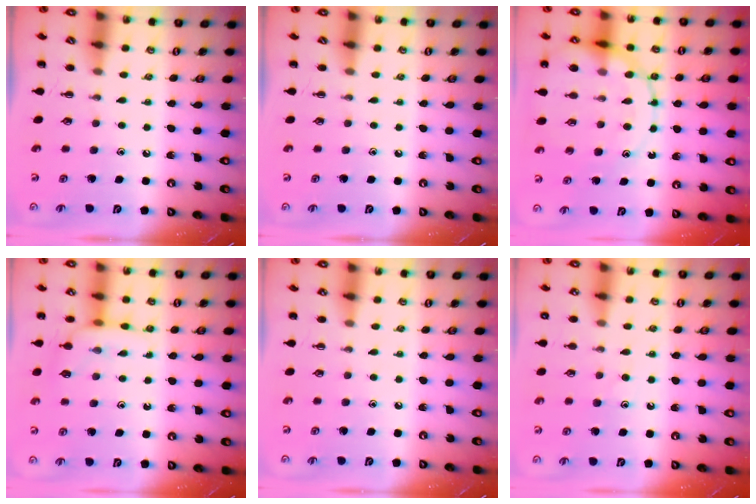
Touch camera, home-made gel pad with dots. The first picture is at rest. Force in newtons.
{"total": 0.0}
{"total": 17.9, "press": 17.5, "slide": 3.5}
{"total": 8.1, "press": 8.0, "slide": 1.6}
{"total": 4.7, "press": 4.4, "slide": 1.7}
{"total": 7.7, "press": 7.7, "slide": 1.0}